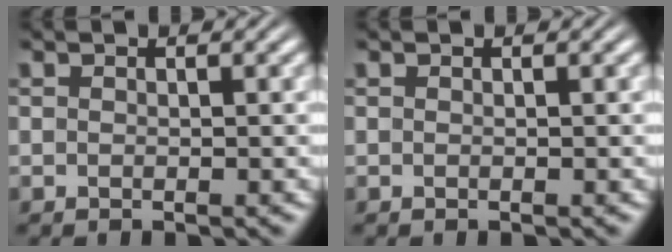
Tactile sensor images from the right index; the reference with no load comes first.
{"total": 0.0}